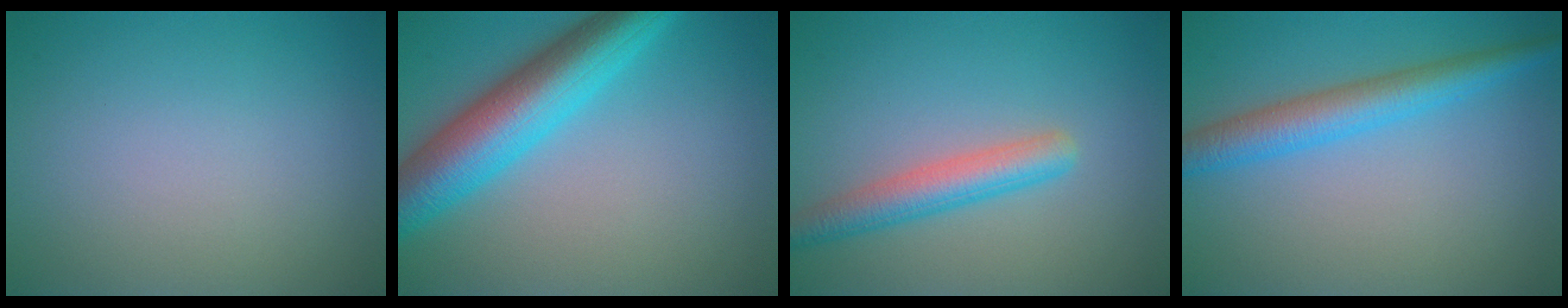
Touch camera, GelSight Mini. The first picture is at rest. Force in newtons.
{"total": 8.3, "press": 8.3, "slide": 0.2}
{"total": 3.6, "press": 3.6, "slide": 0.1}
{"total": 4.3, "press": 4.3, "slide": 0.1}